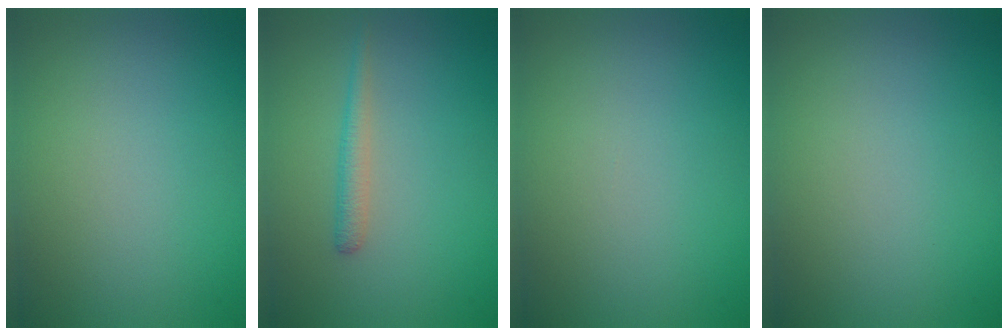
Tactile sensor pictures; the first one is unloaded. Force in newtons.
{"total": 1.5, "press": 1.5, "slide": 0.1}
{"total": 0.0}
{"total": 0.0}